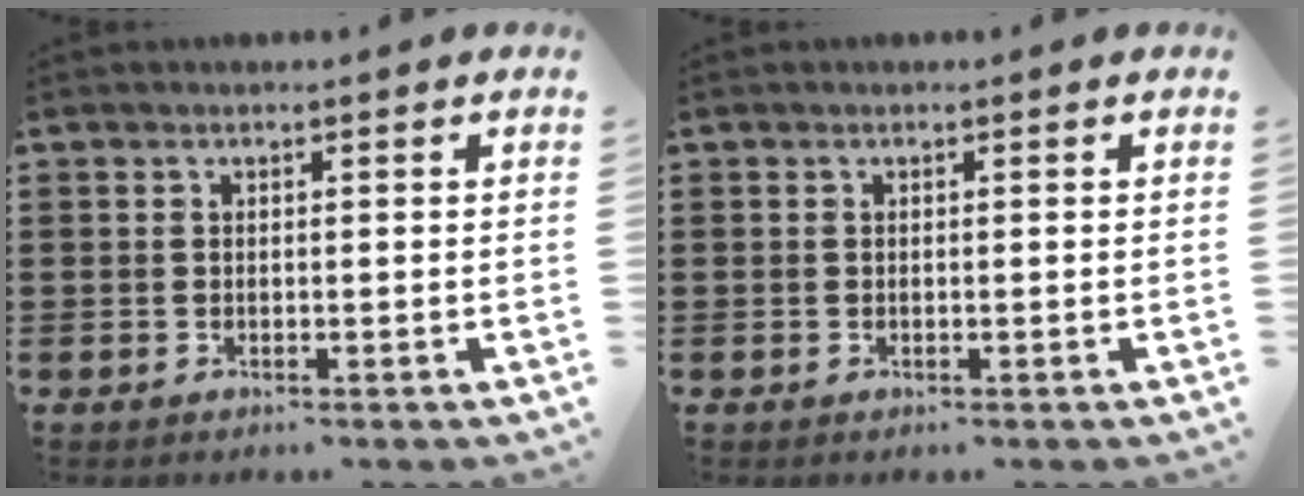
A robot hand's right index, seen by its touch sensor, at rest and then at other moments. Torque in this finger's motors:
{"motor_torque": [0.01, 0.01, 0.01, -0.01]}